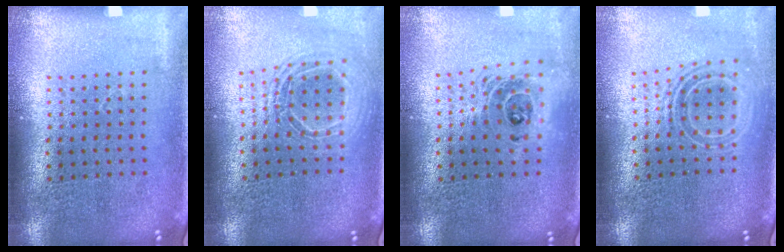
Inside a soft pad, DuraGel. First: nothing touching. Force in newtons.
{"total": 1.5, "press": 1.3, "slide": 0.7}
{"total": 1.5, "press": 1.3, "slide": 0.9}
{"total": 1.6, "press": 1.3, "slide": 1.0}